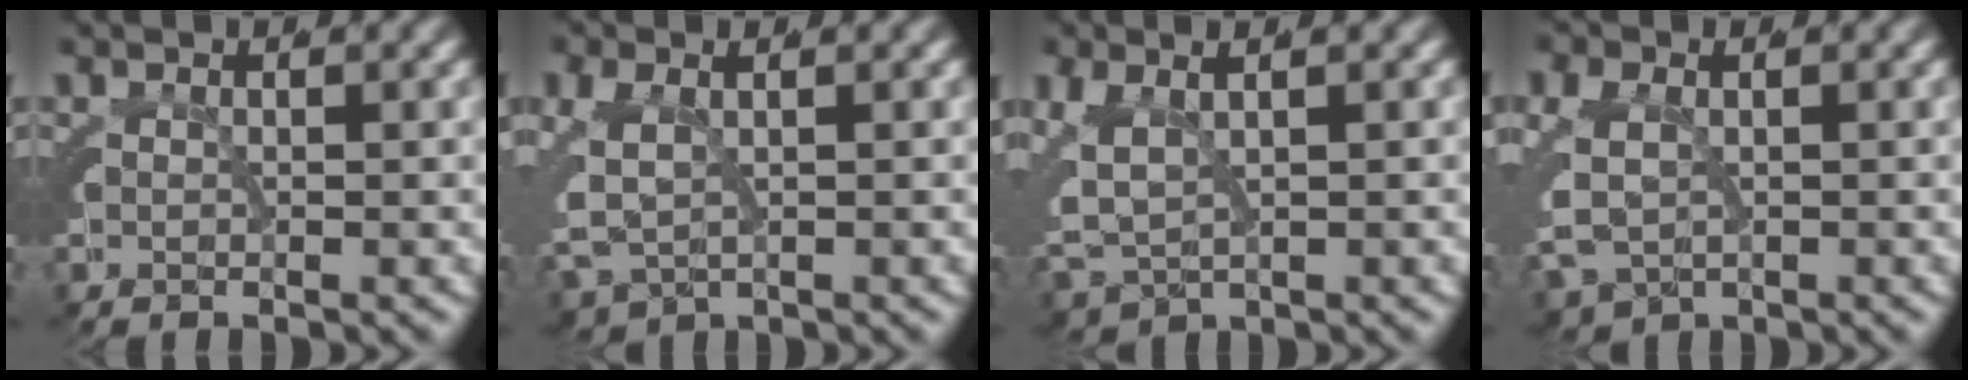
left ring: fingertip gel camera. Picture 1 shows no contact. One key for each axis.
{"total": 6.6, "fx": -1.1, "fy": 5.7, "fz": 3.0, "tx": -0.091, "ty": -0.028, "tz": -0.010}
{"total": 6.9, "fx": -0.8, "fy": 5.9, "fz": 3.6, "tx": -0.095, "ty": -0.027, "tz": -0.004}
{"total": 6.9, "fx": -1.7, "fy": 6.1, "fz": 2.8, "tx": -0.086, "ty": -0.033, "tz": -0.017}